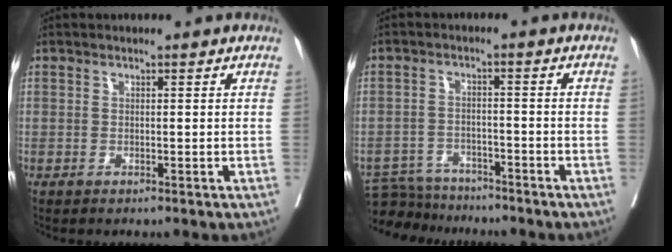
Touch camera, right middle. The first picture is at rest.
{"total": 6.9, "force": [-6.7, 1.5, 0.0], "torque": [-0.002, 0.000, -0.117]}